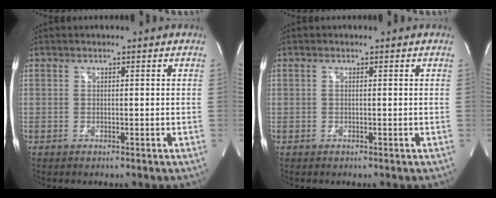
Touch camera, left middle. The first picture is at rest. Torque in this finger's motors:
{"motor_torque": [-0.14, -0.24, 0.33, 0.00]}